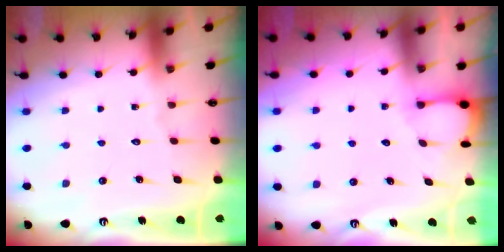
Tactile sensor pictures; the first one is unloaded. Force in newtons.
{"total": 2.0, "press": 2.0, "slide": 0.3}